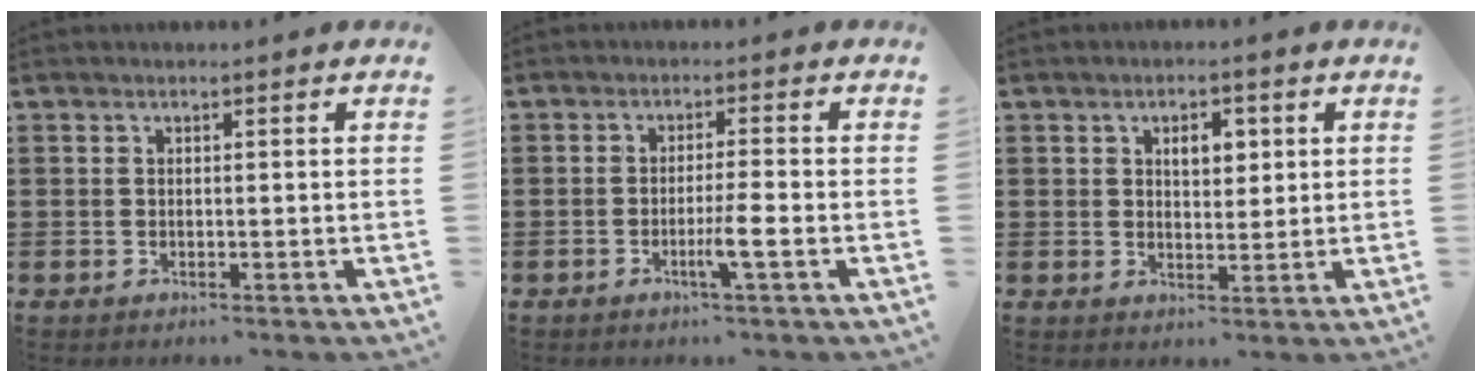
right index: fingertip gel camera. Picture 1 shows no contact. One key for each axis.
{"total": 4.0, "fx": -1.5, "fy": -0.2, "fz": 3.7, "tx": -0.069, "ty": -0.013, "tz": -0.030}
{"total": 3.6, "fx": 1.3, "fy": 2.2, "fz": 2.6, "tx": -0.041, "ty": 0.006, "tz": 0.018}